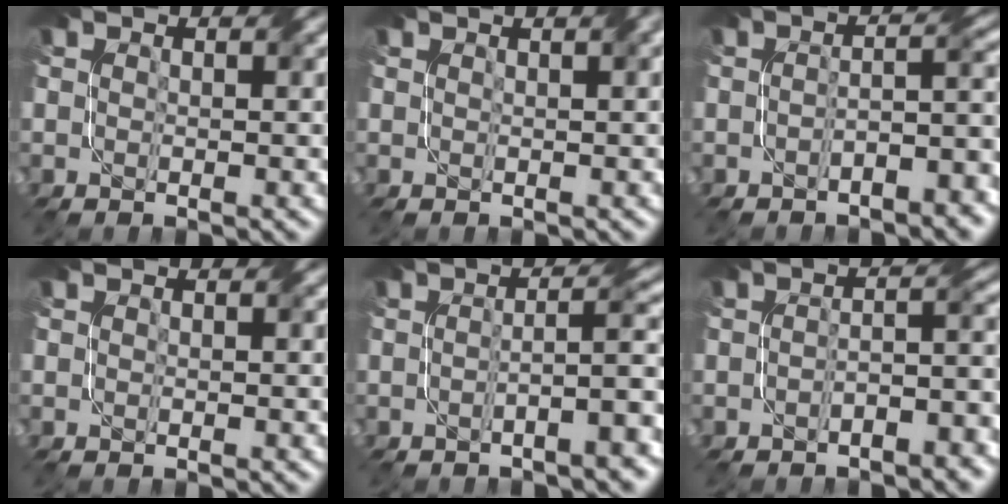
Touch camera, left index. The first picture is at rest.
{"total": 4.0, "force": [2.3, 1.7, 2.8], "torque": [-0.014, 0.021, 0.005]}
{"total": 3.9, "force": [-2.2, 1.0, 3.1], "torque": [-0.045, 0.009, -0.036]}
{"total": 0.0}
{"total": 4.3, "force": [-1.5, 0.6, 4.0], "torque": [-0.054, 0.016, -0.034]}
{"total": 3.5, "force": [-2.0, 1.0, 2.7], "torque": [-0.043, 0.006, -0.033]}